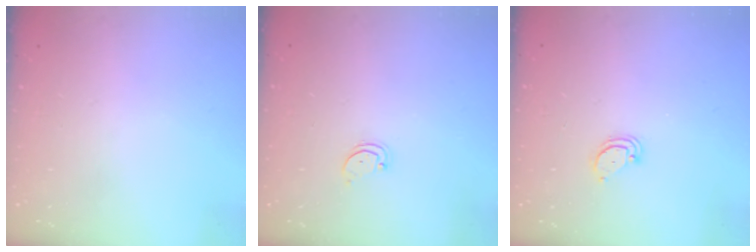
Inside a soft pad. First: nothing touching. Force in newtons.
{"total": 1.8, "press": 1.7, "slide": 0.2}
{"total": 2.6, "press": 2.6, "slide": 0.2}